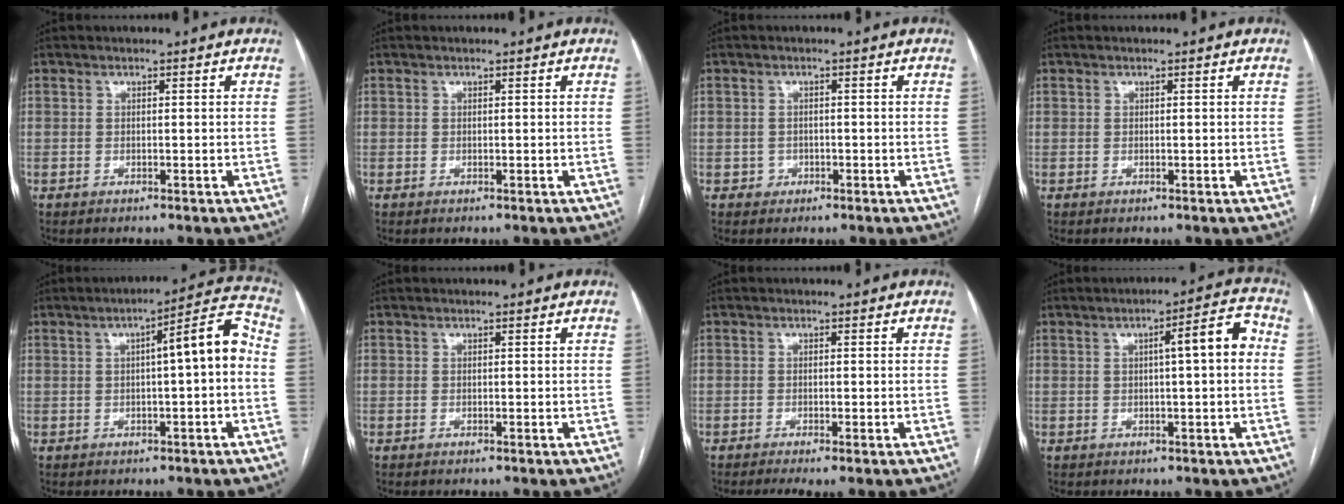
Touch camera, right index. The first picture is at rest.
{"total": 0.0}
{"total": 1.7, "force": [-0.6, 1.5, 0.1], "torque": [0.002, 0.006, -0.009]}
{"total": 0.0}
{"total": 8.6, "force": [0.2, 1.1, 8.5], "torque": [-0.116, 0.031, 0.000]}
{"total": 0.0}
{"total": 2.4, "force": [-1.2, 0.3, 2.0], "torque": [-0.036, -0.009, -0.020]}
{"total": 6.8, "force": [0.8, 0.8, 6.7], "torque": [-0.093, 0.023, 0.007]}